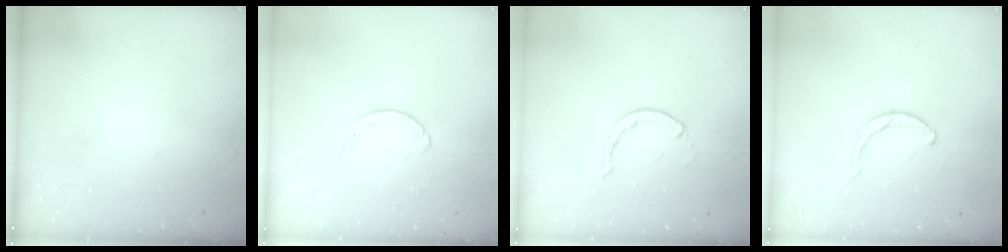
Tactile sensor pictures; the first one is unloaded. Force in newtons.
{"total": 2.4, "press": 2.4, "slide": 0.2}
{"total": 1.3, "press": 1.3, "slide": 0.3}
{"total": 3.0, "press": 2.9, "slide": 0.5}